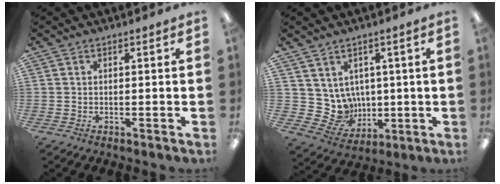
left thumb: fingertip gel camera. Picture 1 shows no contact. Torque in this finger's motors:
{"motor_torque": [-0.33, 0.05, -0.12, 0.01, 0.00]}